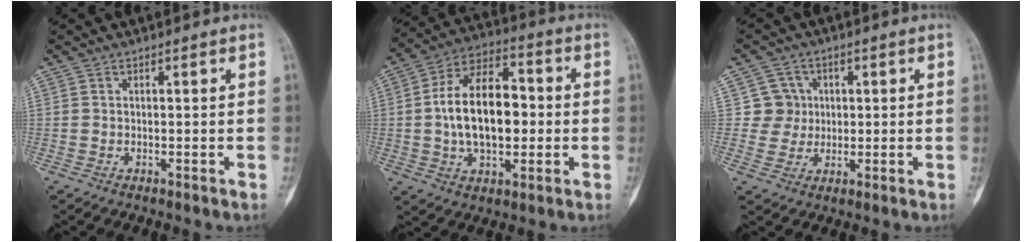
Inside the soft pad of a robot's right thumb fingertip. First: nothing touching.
{"total": 17.0, "force": [-0.1, 9.9, 13.9], "torque": [-0.215, 0.028, -0.006]}
{"total": 5.3, "force": [0.9, 5.2, 0.1], "torque": [0.037, 0.007, 0.010]}